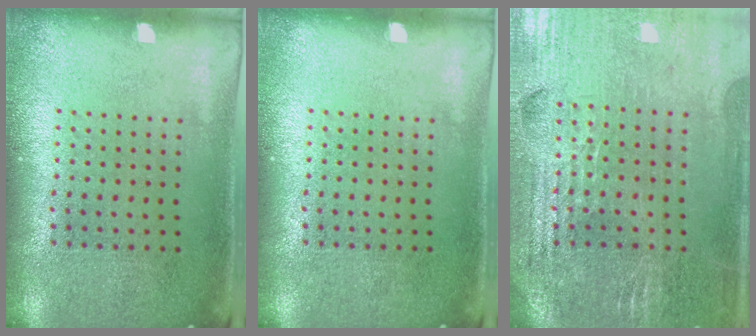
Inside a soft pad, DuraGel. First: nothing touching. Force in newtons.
{"total": 0.0}
{"total": 2.9, "press": 2.9, "slide": 0.5}